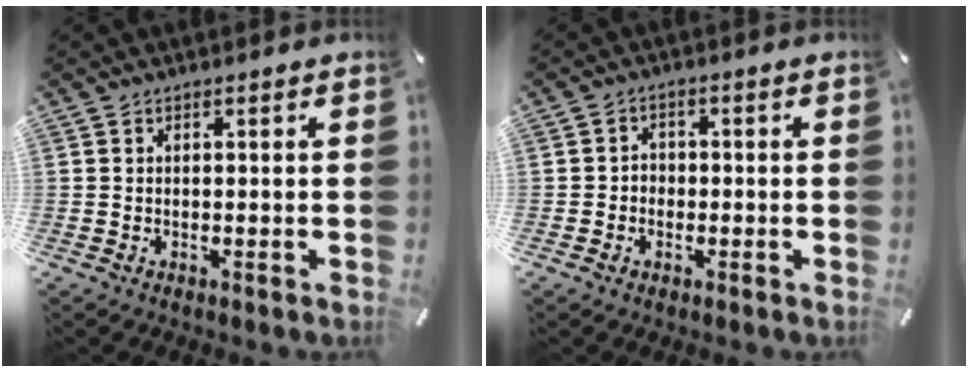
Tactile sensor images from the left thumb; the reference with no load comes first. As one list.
[{"total": 2.7, "force": [-1.2, 2.3, 0.6], "torque": [-0.011, 0.010, -0.026]}]